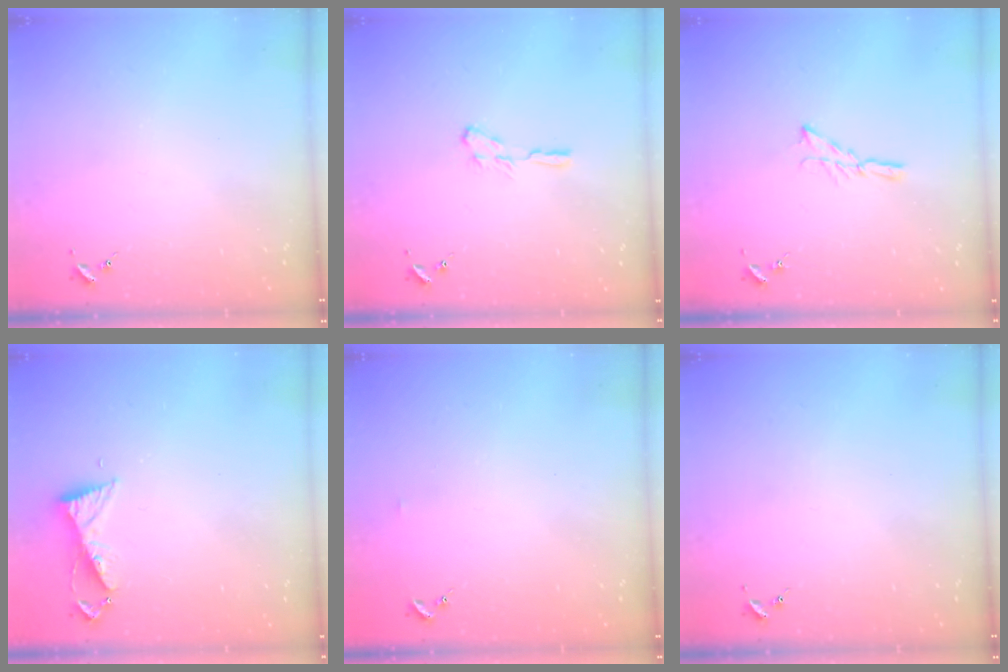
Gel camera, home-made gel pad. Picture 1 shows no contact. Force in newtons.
{"total": 4.3, "press": 4.3, "slide": 0.5}
{"total": 5.8, "press": 5.7, "slide": 0.6}
{"total": 6.0, "press": 5.9, "slide": 0.7}
{"total": 3.2, "press": 3.2, "slide": 0.4}
{"total": 0.0}